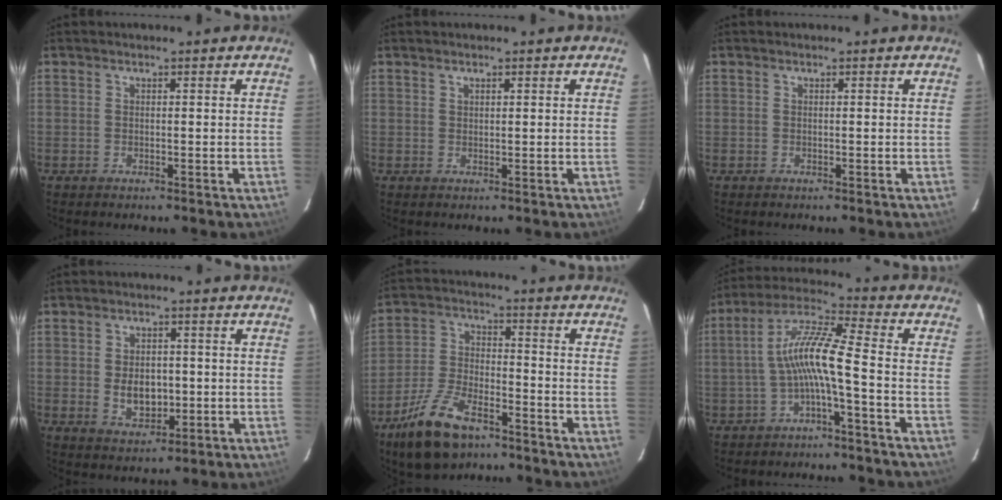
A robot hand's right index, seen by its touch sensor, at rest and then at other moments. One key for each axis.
{"total": 0.9, "fx": 0.6, "fy": 0.4, "fz": 0.5, "tx": -0.006, "ty": 0.002, "tz": 0.011}
{"total": 0.0}
{"total": 6.2, "fx": -0.5, "fy": 4.3, "fz": 4.4, "tx": -0.079, "ty": -0.005, "tz": 0.000}
{"total": 13.7, "fx": -9.2, "fy": 5.8, "fz": 8.2, "tx": -0.182, "ty": -0.013, "tz": -0.170}
{"total": 9.1, "fx": -2.7, "fy": 0.3, "fz": 8.7, "tx": -0.192, "ty": 0.021, "tz": -0.052}